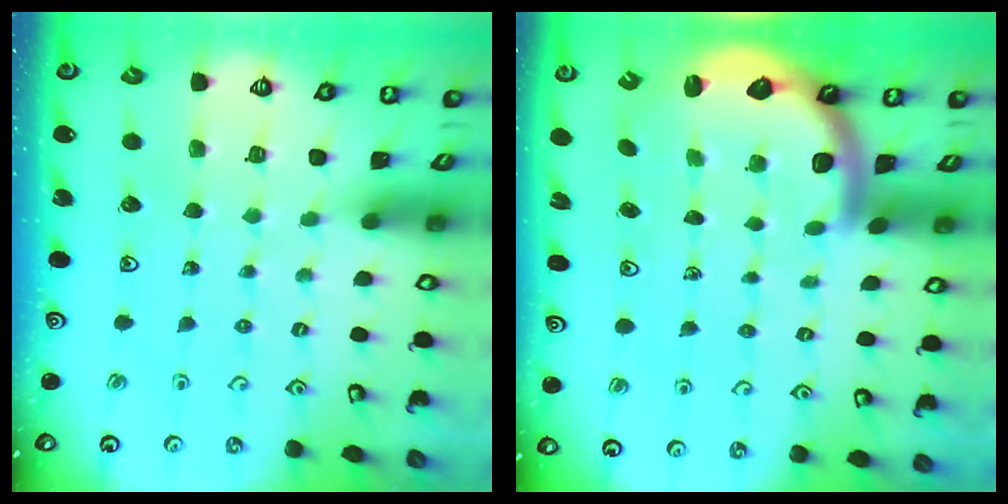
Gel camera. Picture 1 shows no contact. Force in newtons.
{"total": 2.9, "press": 2.9, "slide": 0.5}